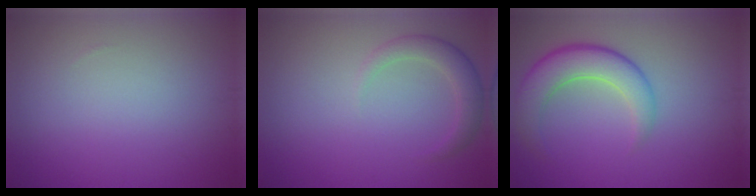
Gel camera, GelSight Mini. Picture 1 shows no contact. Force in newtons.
{"total": 2.3, "press": 2.3, "slide": 0.2}
{"total": 5.1, "press": 5.1, "slide": 0.2}